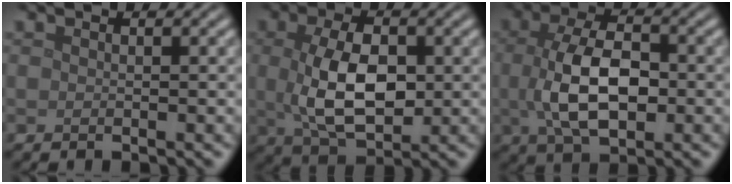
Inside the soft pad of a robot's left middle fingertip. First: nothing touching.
{"total": 7.0, "force": [0.2, 3.9, 5.8], "torque": [-0.125, -0.004, 0.008]}
{"total": 7.1, "force": [-0.3, 3.8, 5.9], "torque": [-0.132, -0.004, -0.004]}